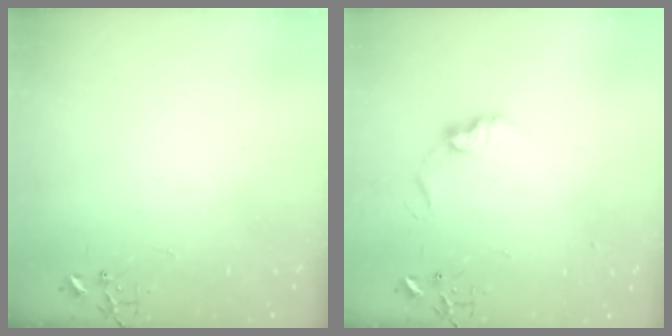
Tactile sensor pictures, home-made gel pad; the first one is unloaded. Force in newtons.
{"total": 8.4, "press": 8.4, "slide": 0.3}